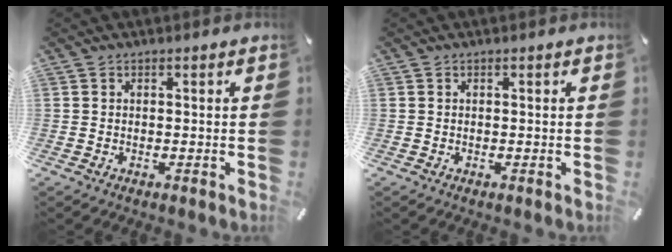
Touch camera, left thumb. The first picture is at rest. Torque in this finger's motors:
{"motor_torque": [0.00, 0.00, 0.00, 0.00, 0.00]}